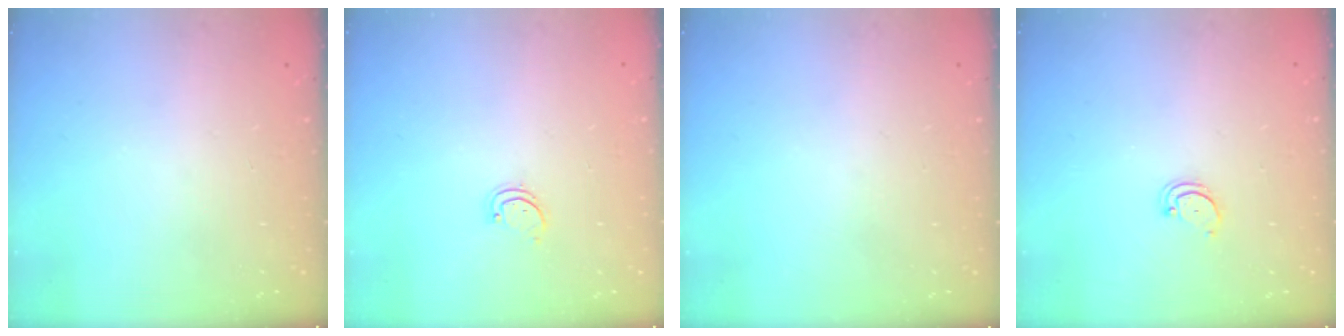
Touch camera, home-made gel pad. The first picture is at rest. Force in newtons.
{"total": 1.7, "press": 1.7, "slide": 0.3}
{"total": 0.0}
{"total": 2.7, "press": 2.7, "slide": 0.3}